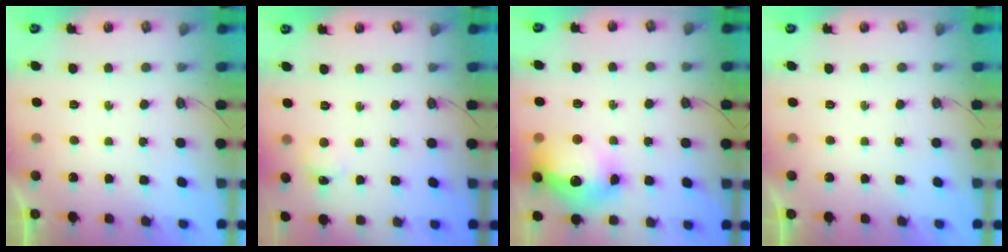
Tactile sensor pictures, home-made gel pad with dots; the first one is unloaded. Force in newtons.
{"total": 2.2, "press": 2.2, "slide": 0.3}
{"total": 18.1, "press": 18.1, "slide": 1.8}
{"total": 0.0}